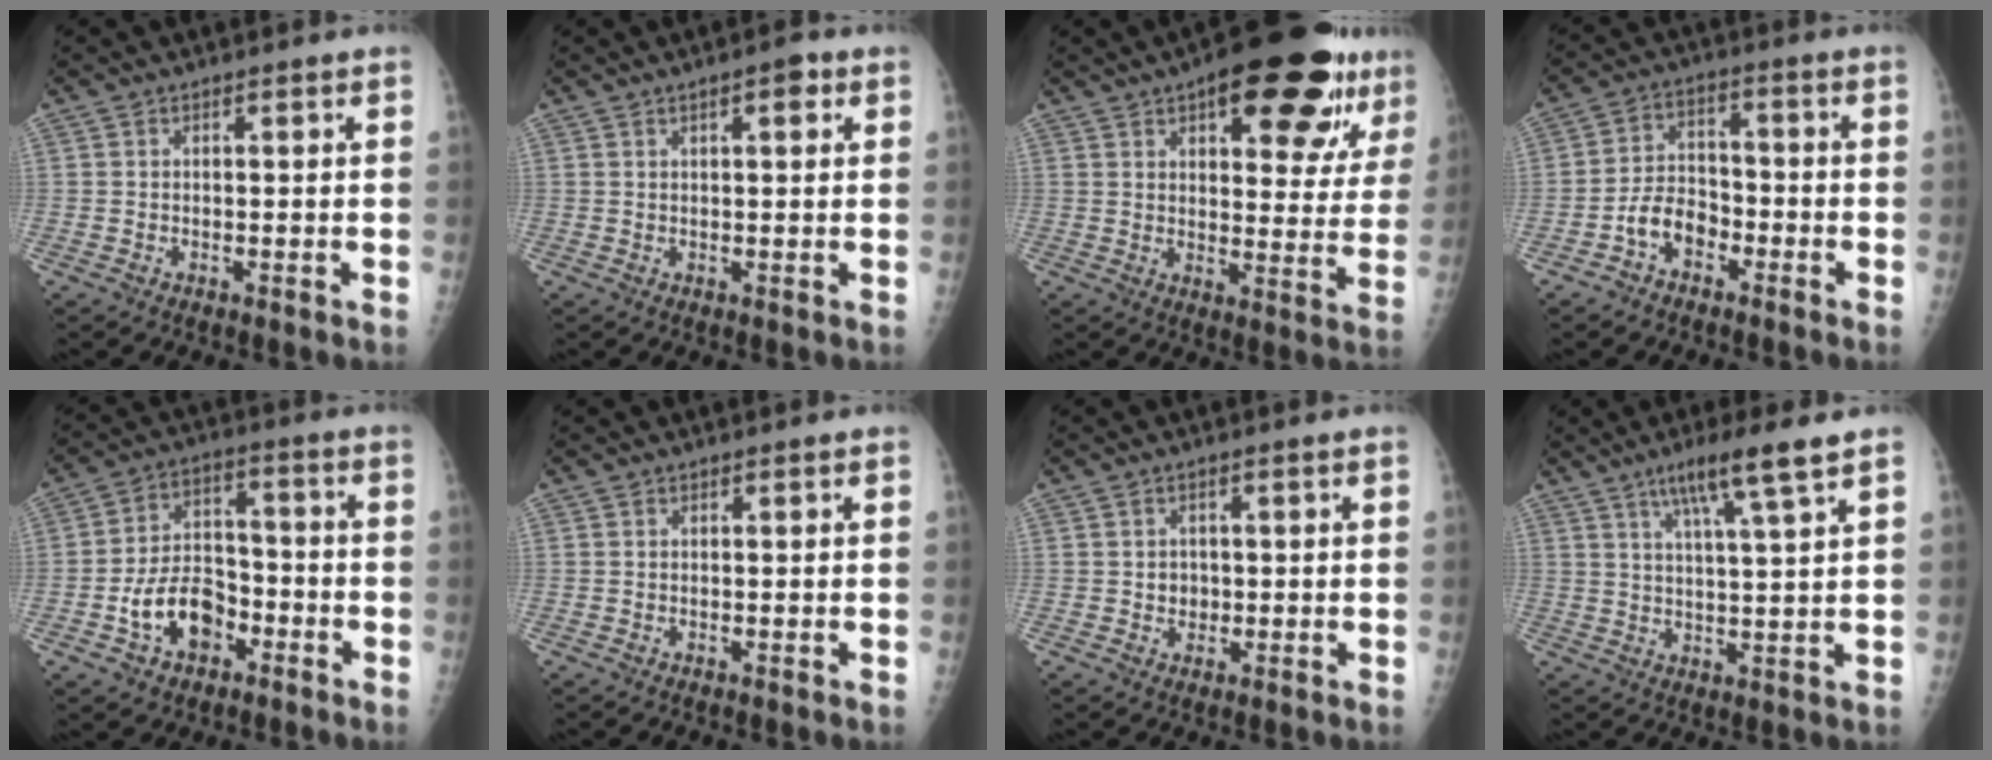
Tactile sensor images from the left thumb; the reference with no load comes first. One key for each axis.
{"total": 3.1, "fx": 1.5, "fy": 1.0, "fz": 2.6, "tx": -0.032, "ty": -0.001, "tz": 0.018}
{"total": 21.4, "fx": 11.5, "fy": 8.1, "fz": 16.1, "tx": -0.175, "ty": -0.022, "tz": 0.156}
{"total": 6.9, "fx": -3.5, "fy": 4.6, "fz": 3.7, "tx": -0.052, "ty": 0.034, "tz": -0.069}
{"total": 11.1, "fx": -4.7, "fy": 7.4, "fz": 6.8, "tx": -0.096, "ty": 0.040, "tz": -0.080}
{"total": 0.0}
{"total": 2.3, "fx": -0.1, "fy": 2.0, "fz": 1.0, "tx": -0.002, "ty": 0.004, "tz": 0.001}
{"total": 8.8, "fx": 5.3, "fy": -0.1, "fz": 7.0, "tx": -0.125, "ty": -0.020, "tz": 0.094}